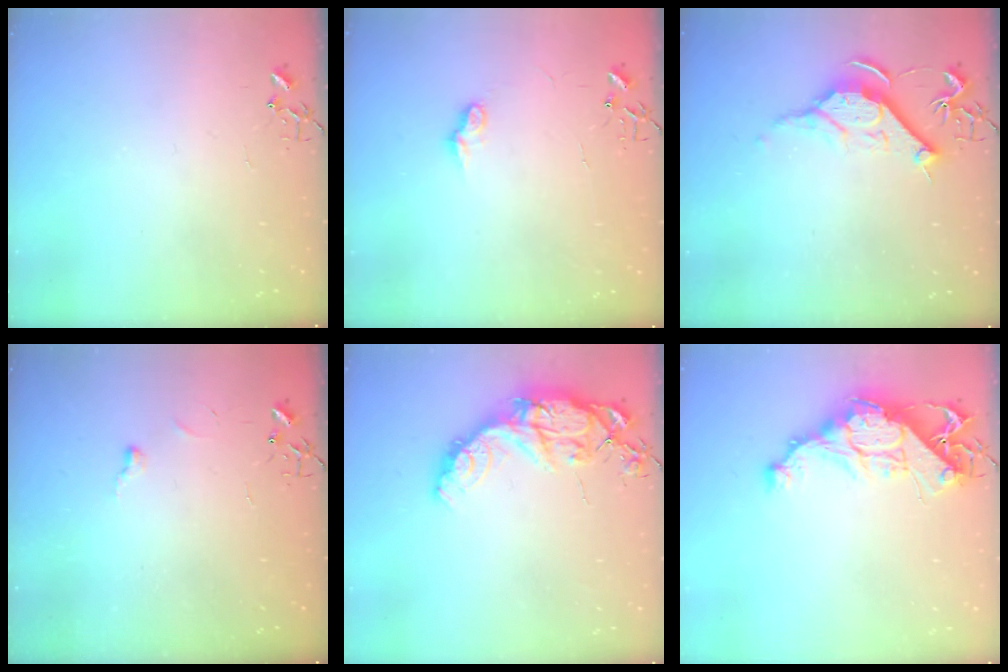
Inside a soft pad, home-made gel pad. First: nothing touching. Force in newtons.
{"total": 6.9, "press": 6.9, "slide": 0.2}
{"total": 11.4, "press": 11.4, "slide": 0.8}
{"total": 3.8, "press": 3.8, "slide": 0.5}
{"total": 16.6, "press": 16.5, "slide": 1.3}
{"total": 13.4, "press": 13.4, "slide": 1.1}